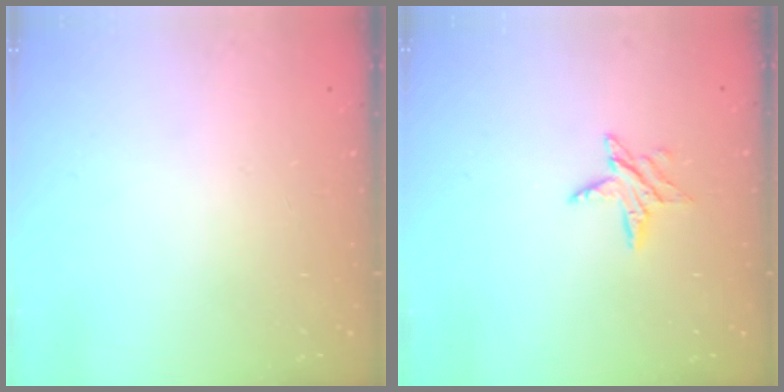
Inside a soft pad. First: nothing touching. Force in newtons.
{"total": 6.5, "press": 6.5, "slide": 0.5}